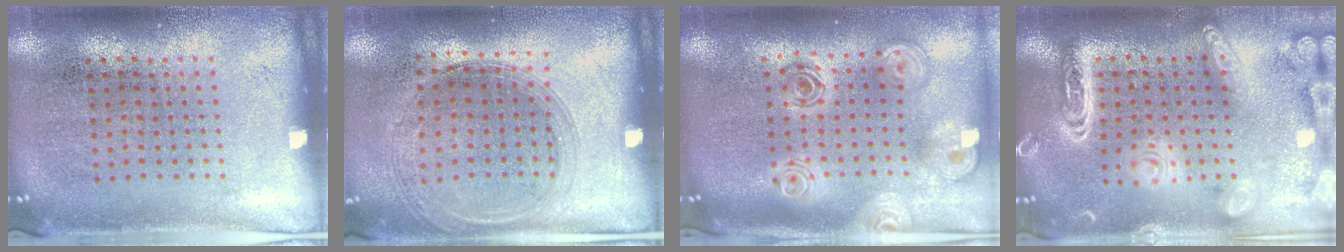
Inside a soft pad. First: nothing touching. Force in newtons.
{"total": 1.4, "press": 1.3, "slide": 0.5}
{"total": 2.5, "press": 1.9, "slide": 1.6}
{"total": 3.3, "press": 3.3, "slide": 0.2}